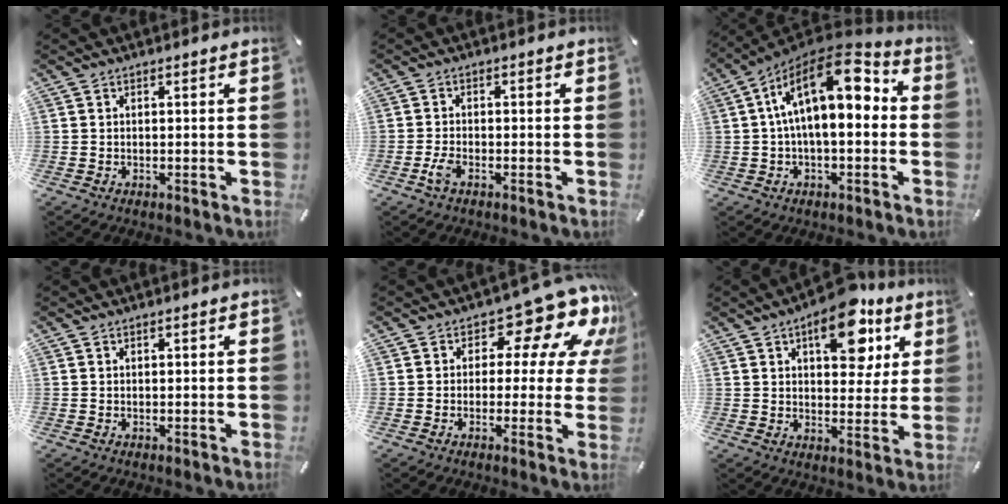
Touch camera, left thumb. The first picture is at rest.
{"total": 2.7, "force": [-1.4, 1.0, 2.0], "torque": [-0.054, -0.003, -0.032]}
{"total": 16.9, "force": [3.6, 8.2, 14.3], "torque": [-0.235, -0.021, 0.058]}
{"total": 0.0}
{"total": 14.6, "force": [7.8, 7.5, 9.7], "torque": [-0.132, -0.058, 0.129]}
{"total": 14.8, "force": [7.3, 7.7, 10.3], "torque": [-0.123, -0.026, 0.119]}